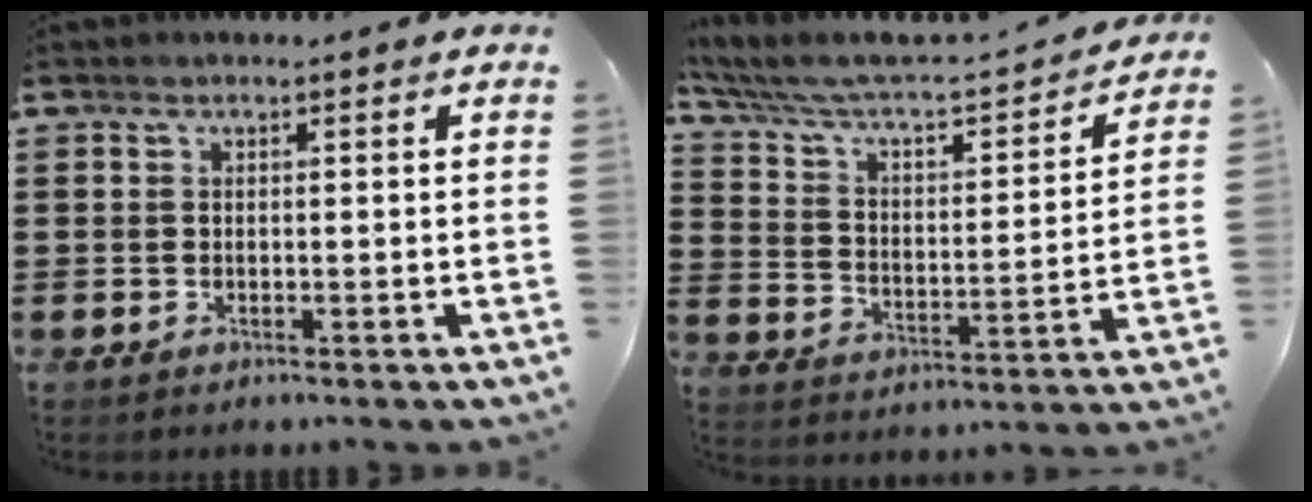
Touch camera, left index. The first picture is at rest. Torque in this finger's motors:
{"motor_torque": [-0.09, 0.03, 0.10, 0.03]}